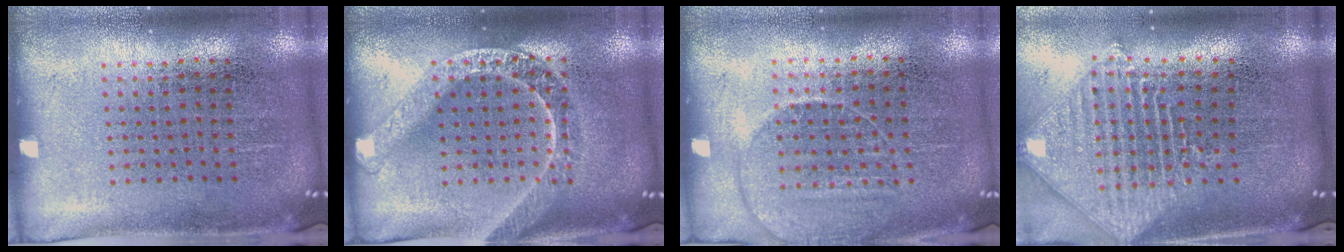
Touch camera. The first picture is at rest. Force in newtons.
{"total": 1.7, "press": 1.7, "slide": 0.2}
{"total": 1.4, "press": 1.3, "slide": 0.5}
{"total": 2.2, "press": 1.7, "slide": 1.3}